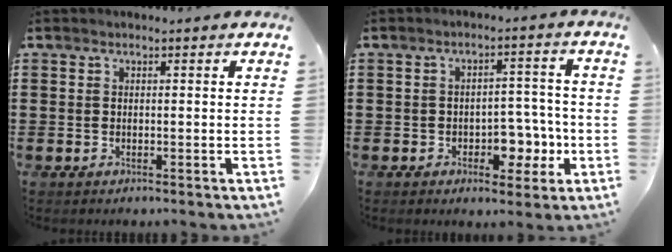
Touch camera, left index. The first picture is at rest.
{"total": 5.8, "force": [-2.0, 3.8, 3.8], "torque": [-0.045, 0.003, -0.042]}